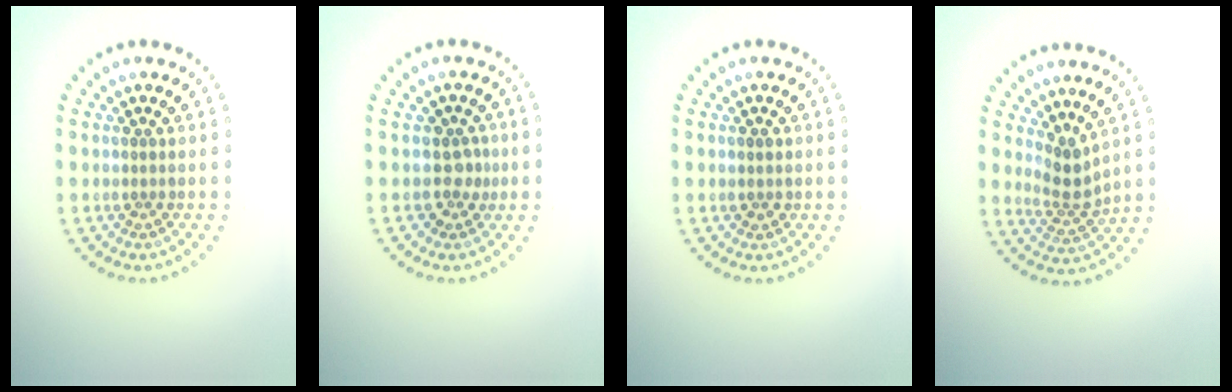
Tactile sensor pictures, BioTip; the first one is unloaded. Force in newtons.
{"total": 1.9, "press": 1.5, "slide": 1.2}
{"total": 0.9, "press": 0.8, "slide": 0.2}
{"total": 2.6, "press": 1.8, "slide": 1.8}